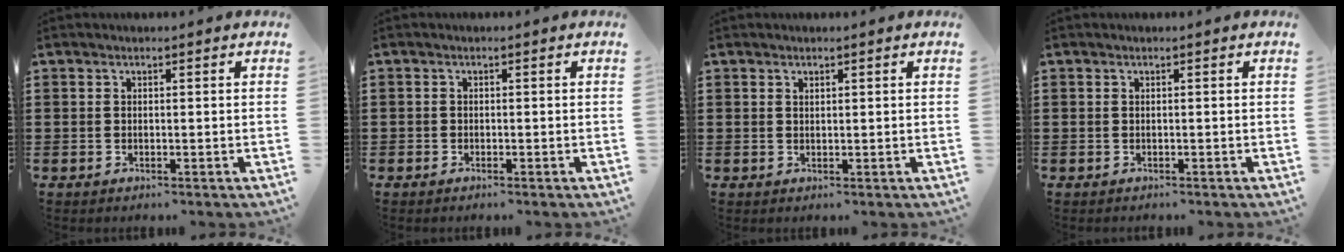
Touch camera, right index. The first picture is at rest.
{"total": 0.5, "force": [-0.5, 0.3, 0.0], "torque": [0.000, 0.000, -0.010]}
{"total": 0.6, "force": [0.5, 0.3, 0.2], "torque": [-0.005, 0.002, 0.009]}
{"total": 0.0}